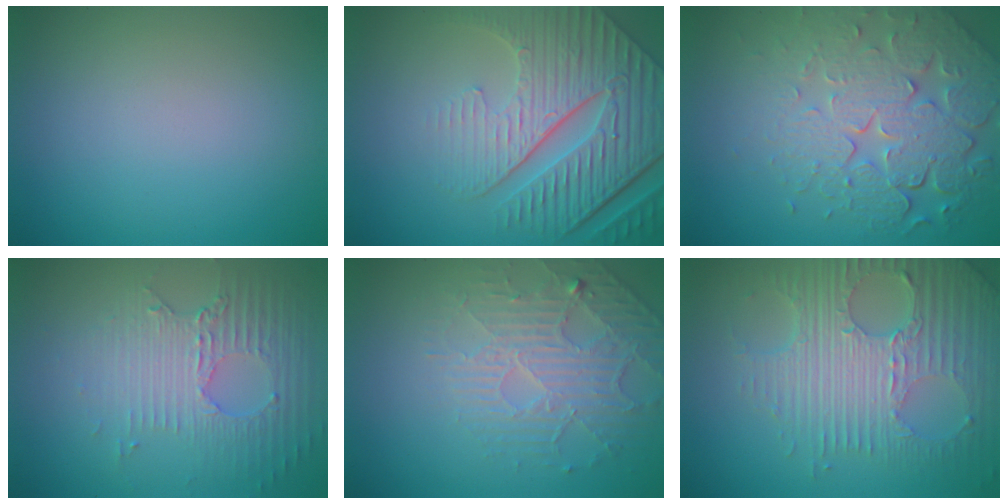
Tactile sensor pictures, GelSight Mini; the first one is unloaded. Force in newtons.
{"total": 9.1, "press": 6.3, "slide": 6.6}
{"total": 8.0, "press": 5.7, "slide": 5.7}
{"total": 5.2, "press": 3.3, "slide": 4.0}
{"total": 4.5, "press": 3.3, "slide": 3.1}
{"total": 7.9, "press": 5.6, "slide": 5.6}